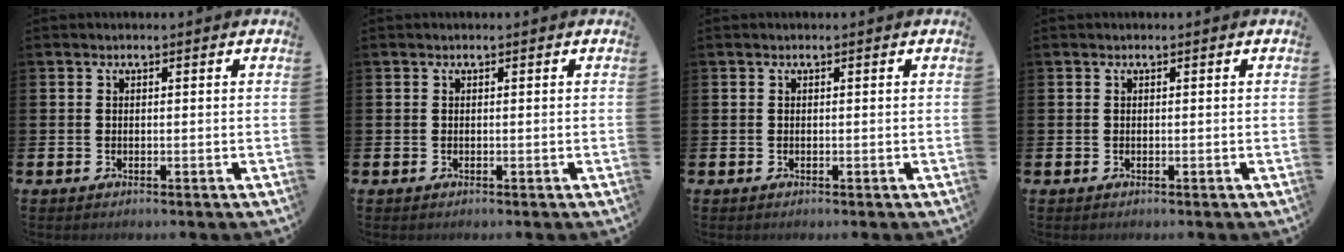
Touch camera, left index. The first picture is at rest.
{"total": 0.0}
{"total": 0.0}
{"total": 0.0}